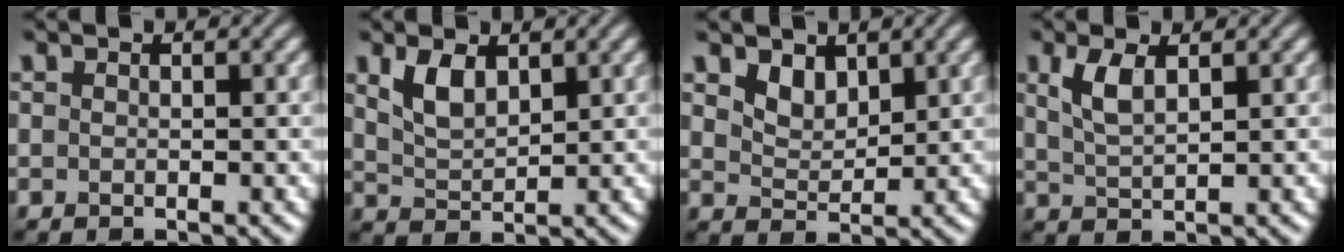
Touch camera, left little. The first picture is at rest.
{"total": 3.1, "force": [1.7, 1.6, 2.1], "torque": [-0.049, -0.001, 0.037]}
{"total": 2.3, "force": [1.5, 1.4, 1.0], "torque": [-0.026, -0.006, 0.031]}
{"total": 2.9, "force": [1.3, 1.1, 2.3], "torque": [-0.053, 0.002, 0.029]}